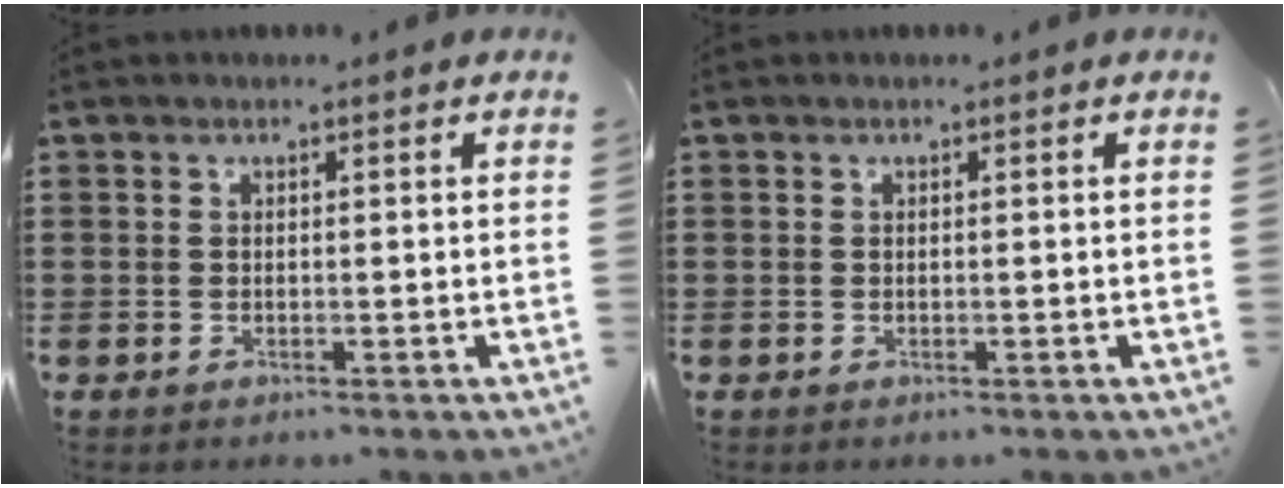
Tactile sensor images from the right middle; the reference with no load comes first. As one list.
[{"total": 0.0}]